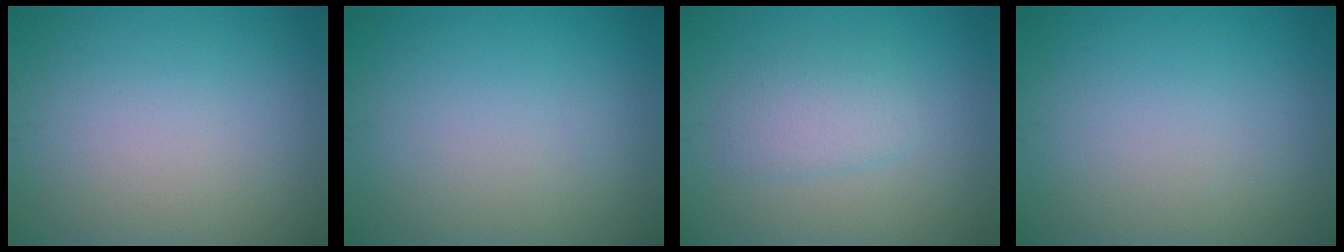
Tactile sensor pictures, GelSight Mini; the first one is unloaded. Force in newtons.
{"total": 0.0}
{"total": 2.4, "press": 2.4, "slide": 0.1}
{"total": 0.0}